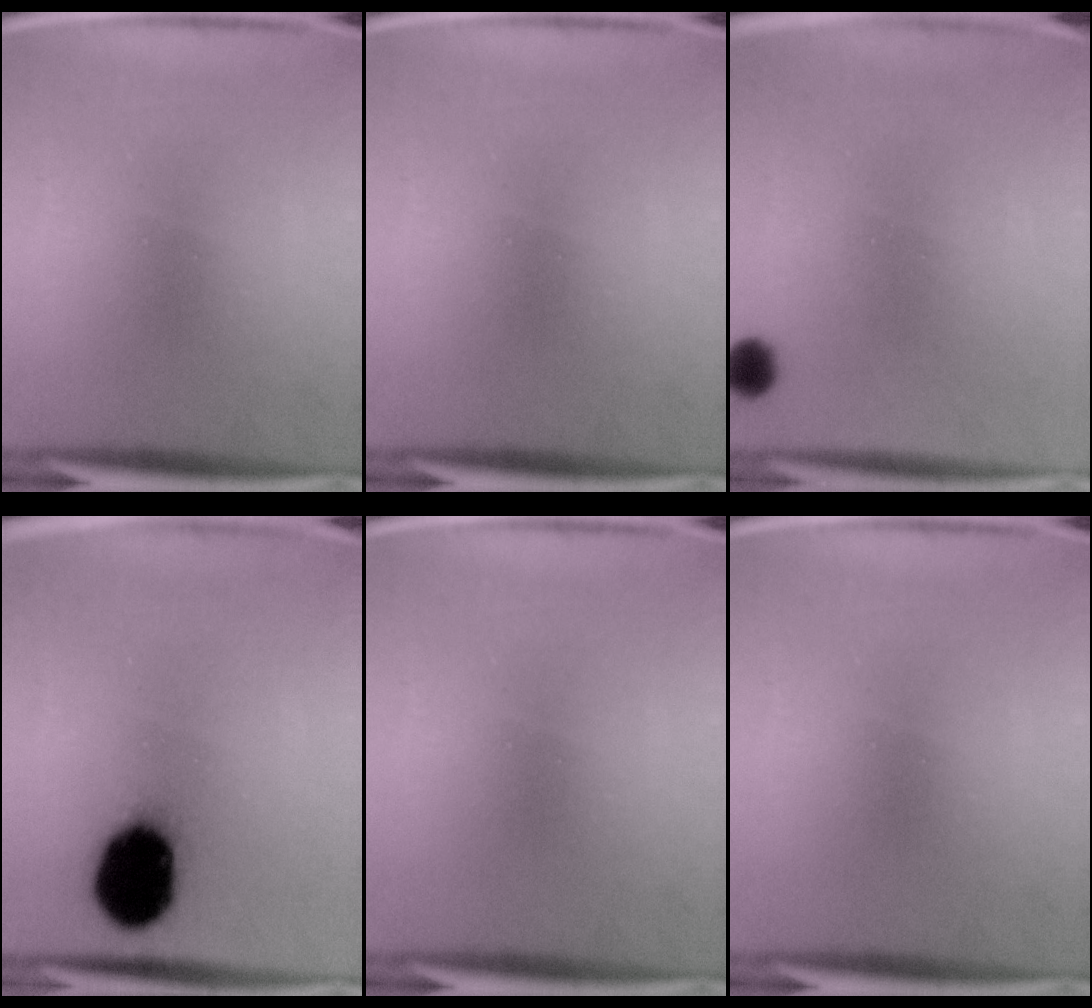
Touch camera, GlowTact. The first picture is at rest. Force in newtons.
{"total": 0.0}
{"total": 3.6}
{"total": 18.6}
{"total": 0.0}
{"total": 0.0}